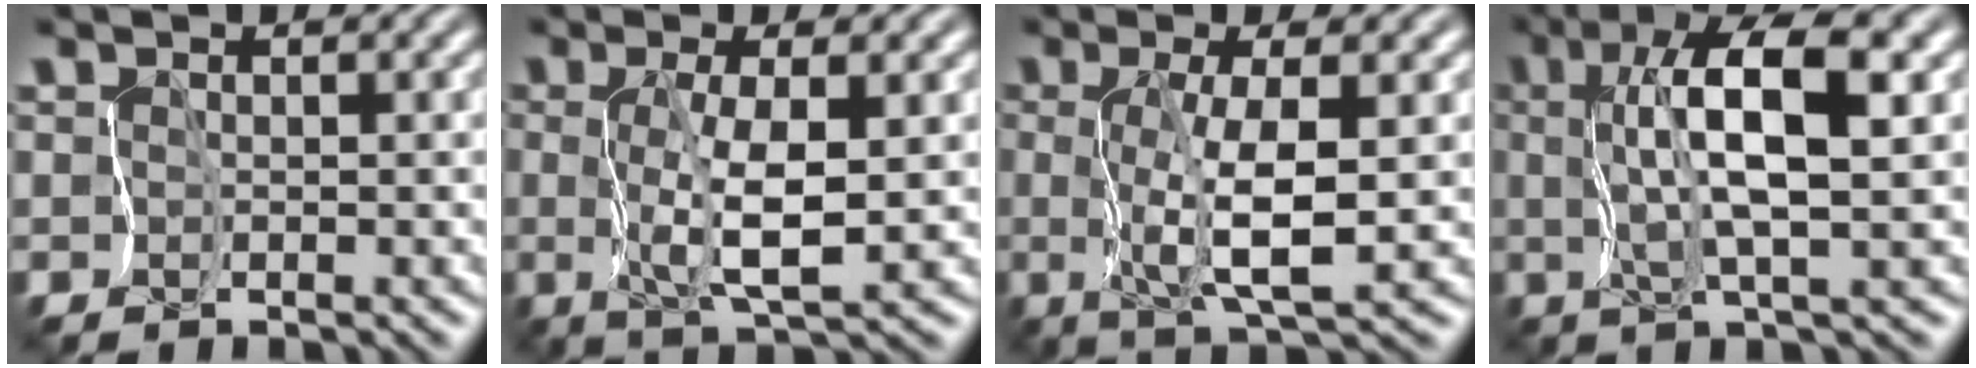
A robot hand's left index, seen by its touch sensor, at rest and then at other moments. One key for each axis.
{"total": 3.9, "fx": 0.2, "fy": 0.3, "fz": 3.9, "tx": -0.083, "ty": -0.005, "tz": 0.006}
{"total": 4.6, "fx": 0.1, "fy": 0.3, "fz": 4.6, "tx": -0.091, "ty": -0.006, "tz": 0.004}
{"total": 7.3, "fx": 1.6, "fy": 1.4, "fz": 6.9, "tx": -0.122, "ty": 0.009, "tz": 0.025}